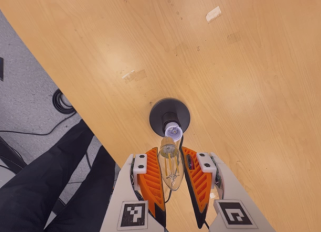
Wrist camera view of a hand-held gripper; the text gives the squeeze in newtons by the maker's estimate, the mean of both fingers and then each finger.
{"total": 10.0, "left": 9.8, "right": 10.3}